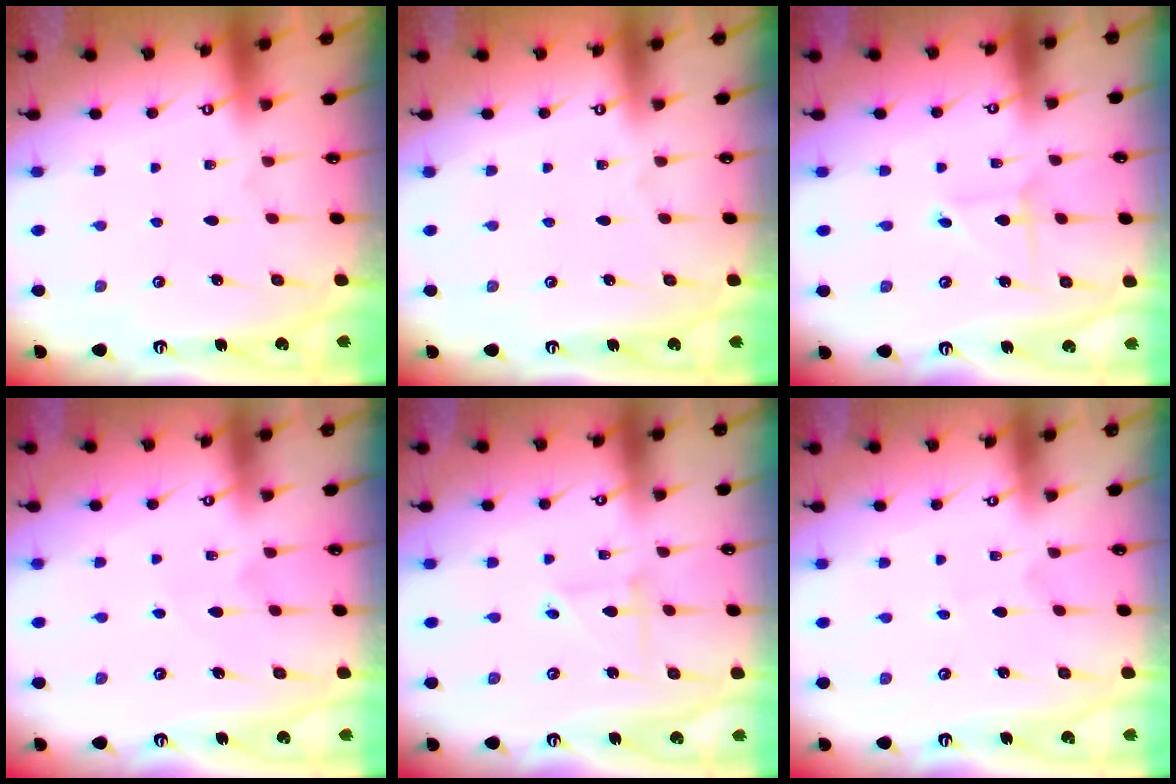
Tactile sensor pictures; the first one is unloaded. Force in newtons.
{"total": 0.9, "press": 0.9, "slide": 0.2}
{"total": 1.9, "press": 1.9, "slide": 0.2}
{"total": 4.6, "press": 4.6, "slide": 0.5}
{"total": 2.8, "press": 2.8, "slide": 0.3}
{"total": 0.7, "press": 0.7, "slide": 0.0}